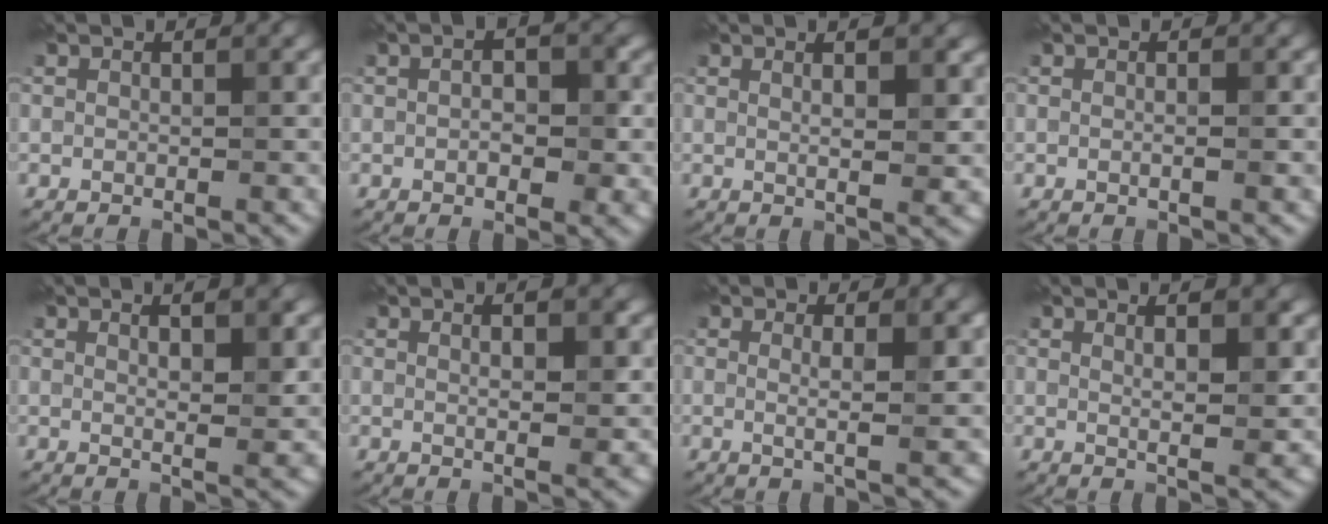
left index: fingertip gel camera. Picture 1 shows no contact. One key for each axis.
{"total": 3.0, "fx": -0.1, "fy": 1.7, "fz": 2.5, "tx": -0.014, "ty": -0.004, "tz": -0.009}
{"total": 4.5, "fx": 1.6, "fy": 1.6, "fz": 3.8, "tx": -0.030, "ty": 0.010, "tz": 0.005}
{"total": 1.1, "fx": -0.1, "fy": 0.1, "fz": 1.1, "tx": -0.015, "ty": -0.004, "tz": -0.002}
{"total": 4.8, "fx": 2.1, "fy": 1.6, "fz": 4.0, "tx": -0.039, "ty": 0.009, "tz": 0.013}
{"total": 4.0, "fx": 1.5, "fy": 1.4, "fz": 3.4, "tx": -0.028, "ty": 0.009, "tz": 0.007}
{"total": 2.7, "fx": 0.5, "fy": 0.5, "fz": 2.6, "tx": -0.040, "ty": -0.006, "tz": 0.004}
{"total": 5.6, "fx": 2.6, "fy": 2.0, "fz": 4.5, "tx": -0.037, "ty": 0.015, "tz": 0.015}